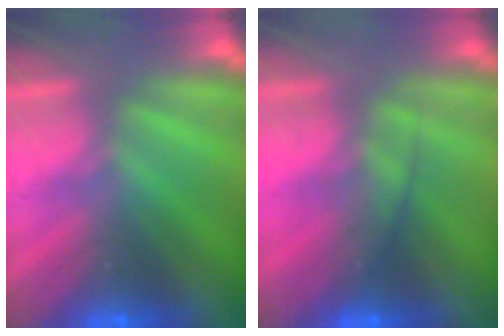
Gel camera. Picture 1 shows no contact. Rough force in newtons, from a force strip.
{"total": 2.3}